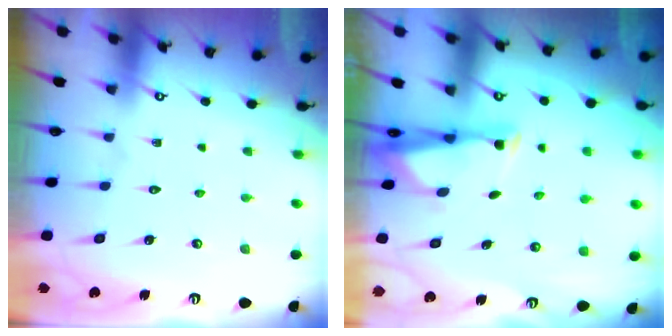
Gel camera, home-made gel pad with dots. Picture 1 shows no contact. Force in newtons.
{"total": 2.9, "press": 2.8, "slide": 0.7}